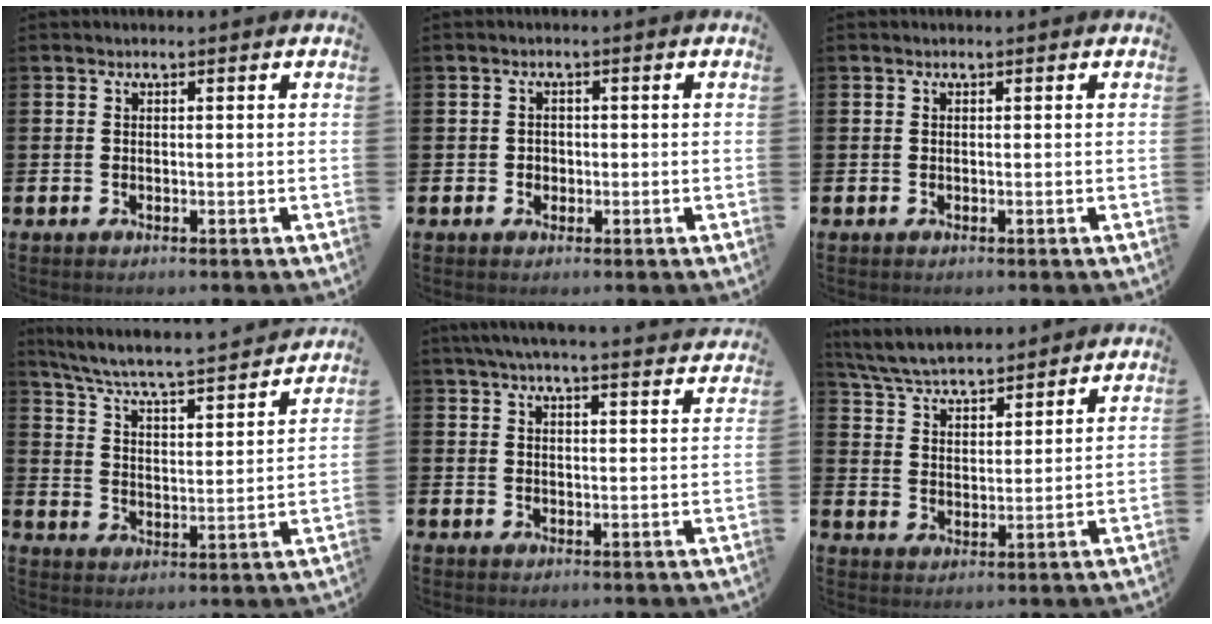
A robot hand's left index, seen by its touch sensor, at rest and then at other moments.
{"total": 1.4, "force": [-0.1, 1.3, 0.4], "torque": [0.003, 0.002, -0.008]}
{"total": 0.0}
{"total": 6.1, "force": [5.7, 0.1, 2.2], "torque": [-0.069, -0.049, 0.091]}
{"total": 5.1, "force": [4.8, -0.3, 1.7], "torque": [-0.039, -0.019, 0.085]}
{"total": 6.1, "force": [5.9, 1.1, 0.9], "torque": [-0.047, -0.030, 0.107]}